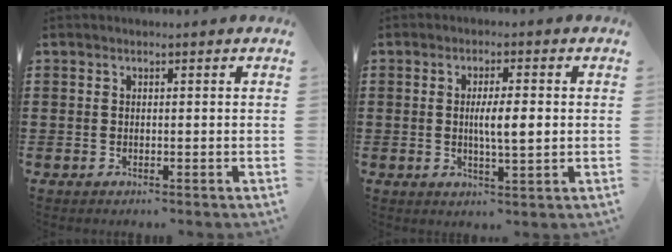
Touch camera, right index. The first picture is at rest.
{"total": 4.8, "force": [0.0, 0.9, 4.7], "torque": [-0.082, -0.001, -0.002]}